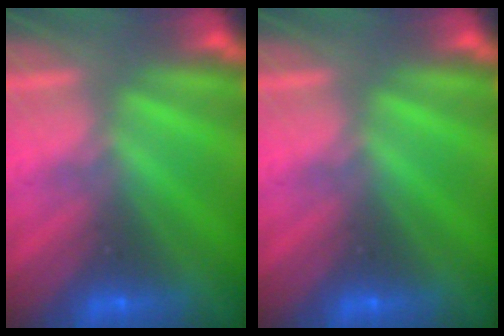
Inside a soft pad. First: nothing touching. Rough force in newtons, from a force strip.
{"total": 0.0}